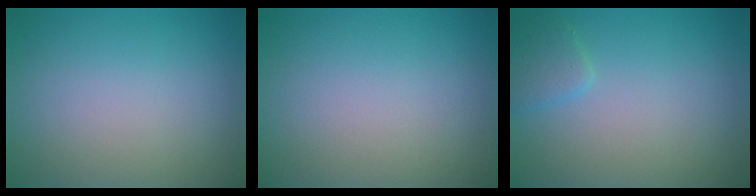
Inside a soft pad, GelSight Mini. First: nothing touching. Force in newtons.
{"total": 0.0}
{"total": 1.5, "press": 1.5, "slide": 0.1}